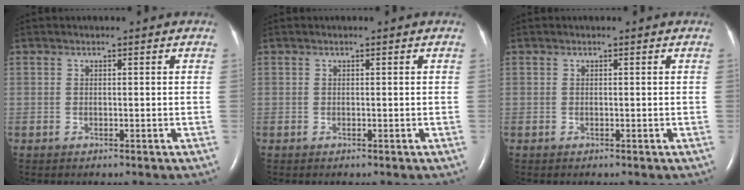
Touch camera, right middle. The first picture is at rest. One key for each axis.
{"total": 0.0}
{"total": 0.0}